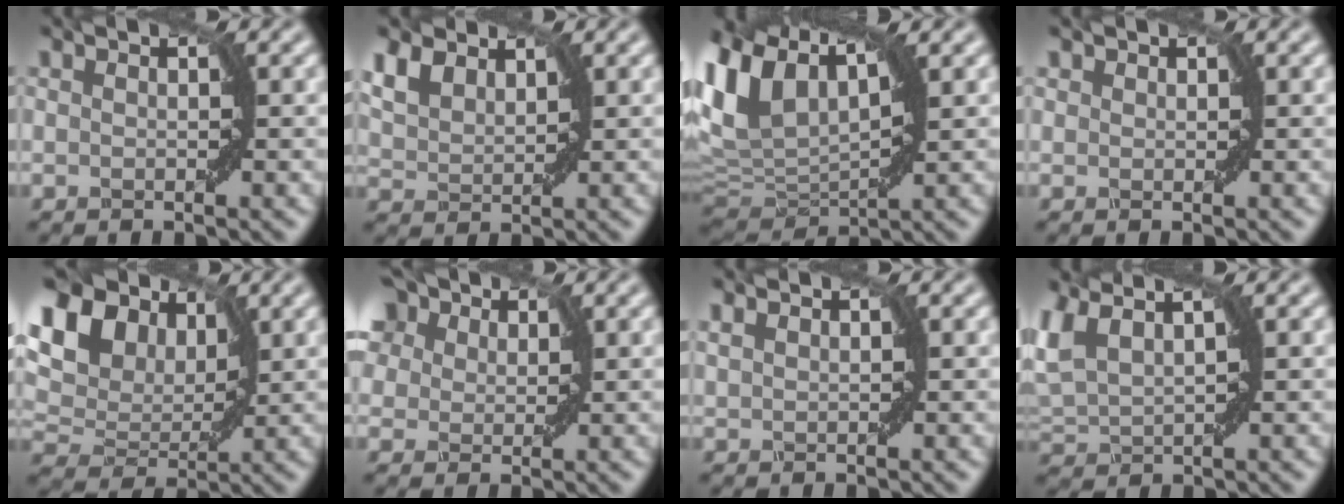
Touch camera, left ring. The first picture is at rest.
{"total": 4.5, "force": [2.8, 2.7, 2.2], "torque": [-0.066, 0.010, 0.050]}
{"total": 8.6, "force": [3.9, 4.7, 6.1], "torque": [-0.142, 0.017, 0.077]}
{"total": 0.7, "force": [0.4, 0.5, 0.0], "torque": [0.002, 0.001, 0.007]}
{"total": 10.9, "force": [4.8, 6.7, 7.1], "torque": [-0.137, 0.021, 0.074]}
{"total": 12.7, "force": [6.9, 8.2, 6.8], "torque": [-0.150, 0.049, 0.102]}
{"total": 1.2, "force": [1.0, 0.4, 0.5], "torque": [-0.014, 0.002, 0.021]}
{"total": 4.1, "force": [2.3, 1.7, 2.9], "torque": [-0.083, 0.017, 0.048]}